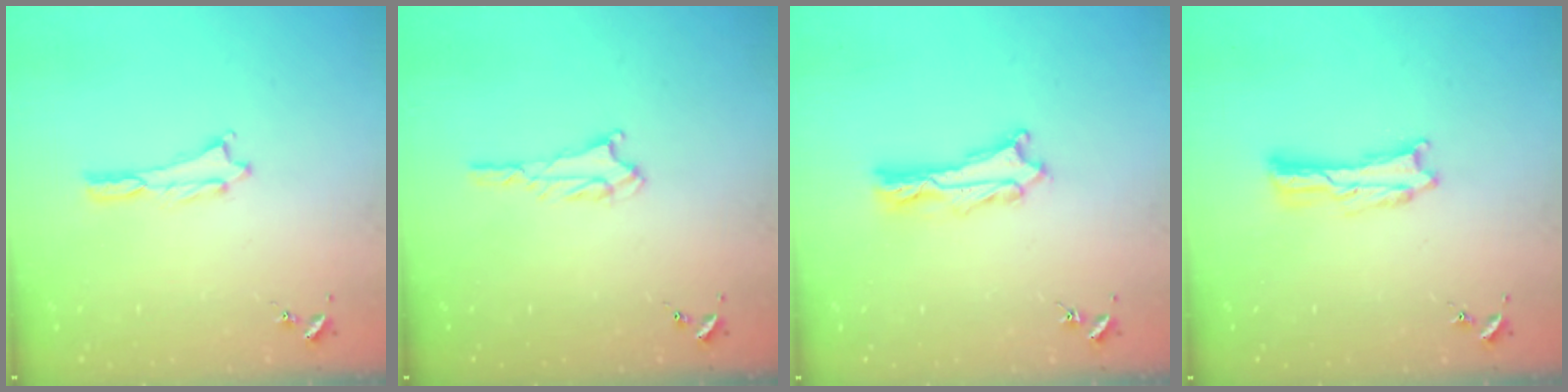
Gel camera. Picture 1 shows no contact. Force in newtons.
{"total": 1.6, "press": 1.6, "slide": 0.1}
{"total": 2.4, "press": 2.4, "slide": 0.3}
{"total": 0.8, "press": 0.8, "slide": 0.2}